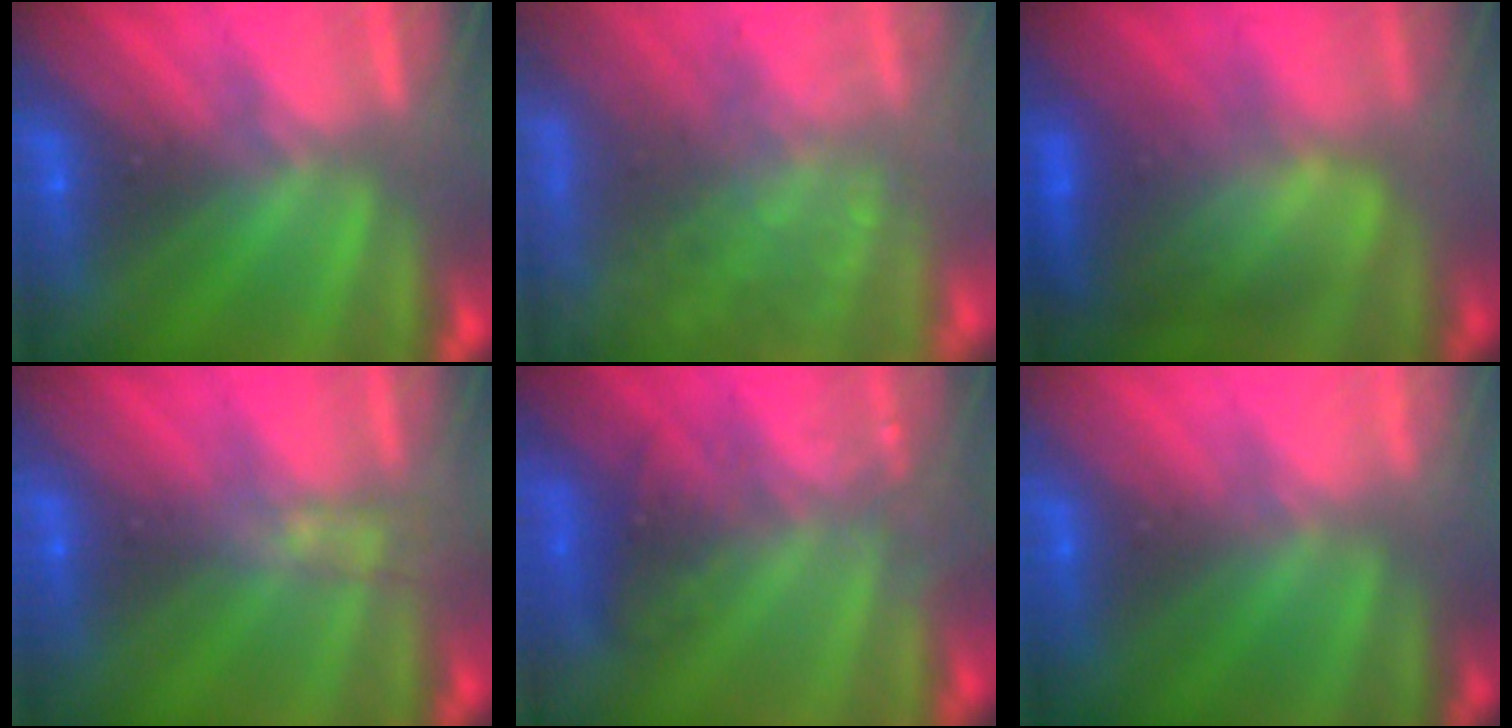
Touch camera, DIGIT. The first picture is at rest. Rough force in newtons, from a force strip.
{"total": 7.7}
{"total": 3.7}
{"total": 2.7}
{"total": 2.9}
{"total": 2.4}